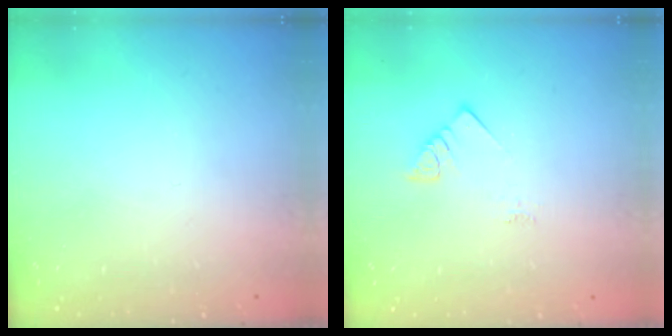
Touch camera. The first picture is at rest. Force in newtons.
{"total": 3.6, "press": 3.6, "slide": 0.5}